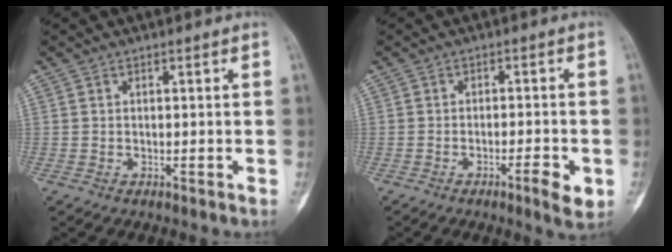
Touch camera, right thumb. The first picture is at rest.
{"total": 5.0, "force": [-2.1, 1.0, 4.5], "torque": [-0.067, 0.006, -0.030]}